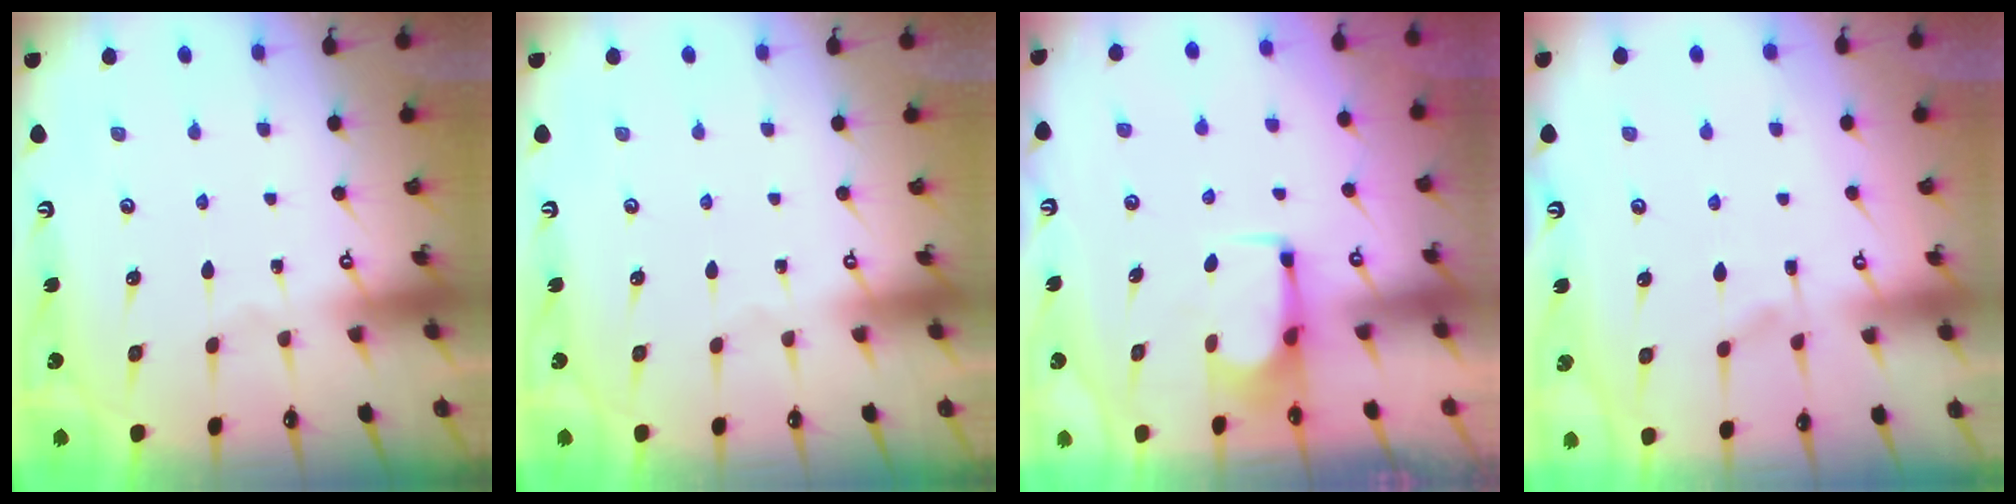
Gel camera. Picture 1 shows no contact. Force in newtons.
{"total": 0.0}
{"total": 2.6, "press": 2.6, "slide": 0.4}
{"total": 1.3, "press": 0.3, "slide": 1.2}